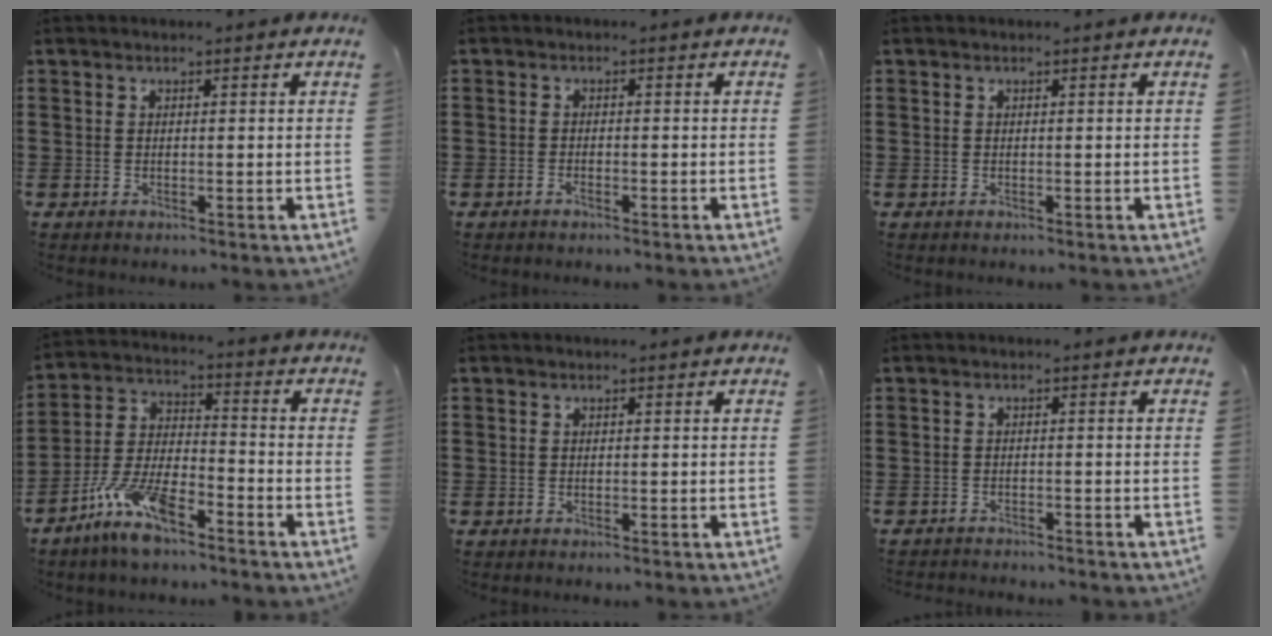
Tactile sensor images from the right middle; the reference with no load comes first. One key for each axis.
{"total": 1.0, "fx": -0.9, "fy": 0.4, "fz": 0.4, "tx": -0.011, "ty": -0.002, "tz": -0.017}
{"total": 0.0}
{"total": 9.4, "fx": -6.9, "fy": 2.5, "fz": 5.9, "tx": -0.131, "ty": 0.003, "tz": -0.135}
{"total": 0.6, "fx": -0.2, "fy": 0.5, "fz": -0.1, "tx": 0.002, "ty": 0.006, "tz": -0.006}
{"total": 1.6, "fx": -1.6, "fy": 0.1, "fz": -0.1, "tx": -0.004, "ty": 0.003, "tz": -0.034}